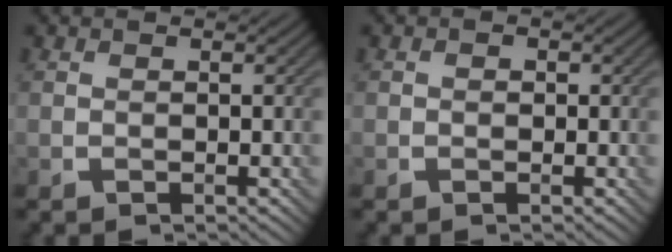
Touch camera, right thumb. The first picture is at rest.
{"total": 0.6, "force": [-0.1, 0.5, 0.3], "torque": [-0.001, -0.003, -0.004]}